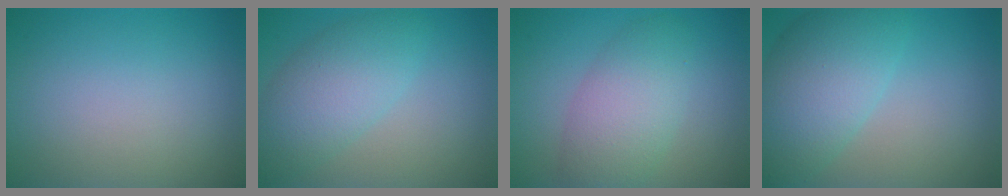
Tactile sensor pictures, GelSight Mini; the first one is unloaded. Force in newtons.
{"total": 3.7, "press": 3.7, "slide": 0.3}
{"total": 5.1, "press": 5.1, "slide": 0.3}
{"total": 7.4, "press": 7.4, "slide": 0.1}